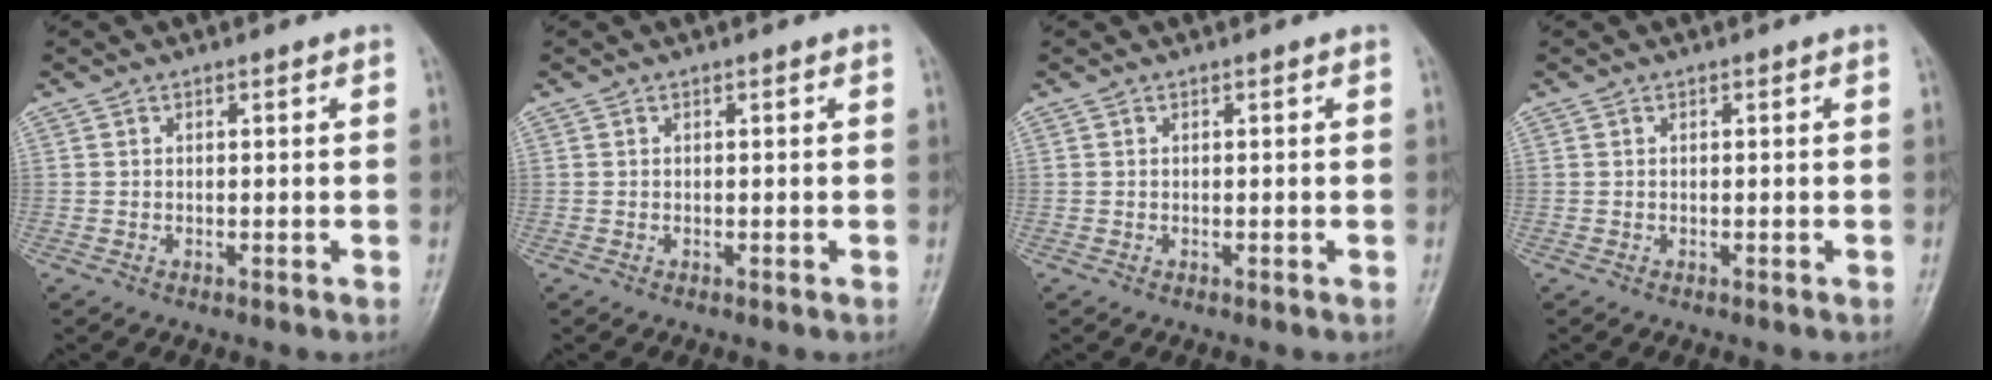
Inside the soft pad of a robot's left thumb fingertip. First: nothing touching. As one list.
[{"total": 0.0}, {"total": 0.0}, {"total": 0.0}]